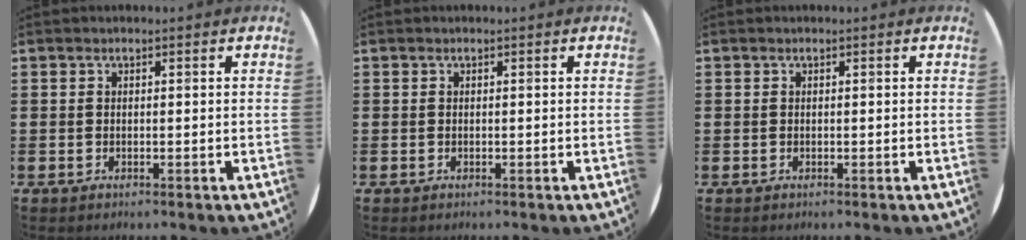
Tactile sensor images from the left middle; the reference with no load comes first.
{"total": 0.0}
{"total": 0.0}